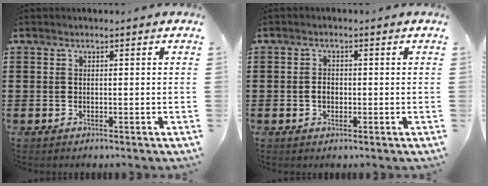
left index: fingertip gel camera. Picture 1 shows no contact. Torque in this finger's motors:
{"motor_torque": [0.28, 0.36, 0.24, 0.03]}